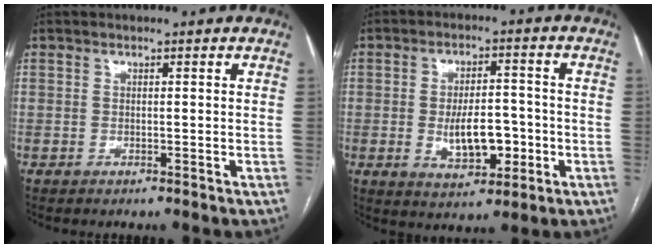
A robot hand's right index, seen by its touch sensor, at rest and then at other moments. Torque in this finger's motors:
{"motor_torque": [0.30, -0.13, 0.46, 0.05]}